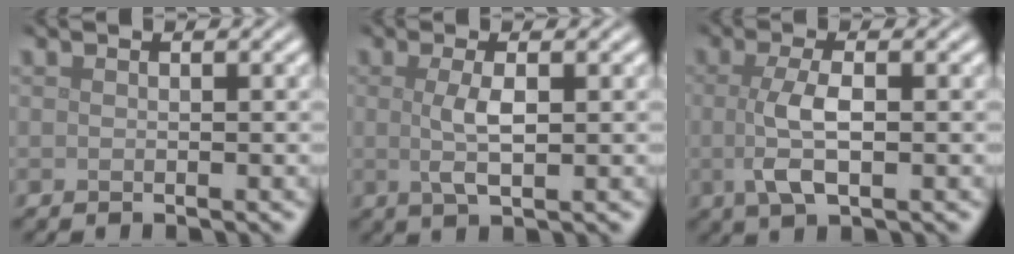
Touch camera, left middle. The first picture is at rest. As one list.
[{"total": 2.7, "force": [0.2, 0.7, 2.6], "torque": [-0.055, -0.002, 0.004]}, {"total": 3.8, "force": [-0.1, 1.3, 3.5], "torque": [-0.078, -0.002, -0.003]}]